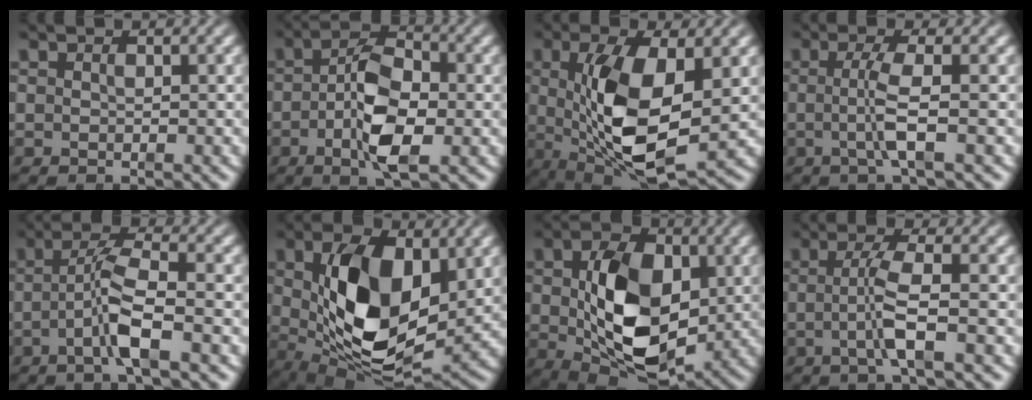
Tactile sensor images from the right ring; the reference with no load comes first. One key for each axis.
{"total": 6.8, "fx": -1.1, "fy": 3.1, "fz": 6.0, "tx": -0.083, "ty": -0.001, "tz": -0.024}
{"total": 10.6, "fx": -0.3, "fy": 5.4, "fz": 9.1, "tx": -0.176, "ty": -0.036, "tz": 0.018}
{"total": 3.1, "fx": -0.4, "fy": -0.2, "fz": 3.0, "tx": -0.055, "ty": 0.002, "tz": -0.008}
{"total": 4.0, "fx": -0.7, "fy": 0.8, "fz": 3.9, "tx": -0.071, "ty": 0.005, "tz": -0.017}
{"total": 13.8, "fx": 0.3, "fy": 7.9, "fz": 11.4, "tx": -0.202, "ty": -0.037, "tz": 0.021}
{"total": 12.4, "fx": -0.7, "fy": 7.5, "fz": 9.9, "tx": -0.171, "ty": -0.033, "tz": 0.005}
{"total": 3.5, "fx": -0.7, "fy": 0.1, "fz": 3.4, "tx": -0.061, "ty": 0.003, "tz": -0.014}